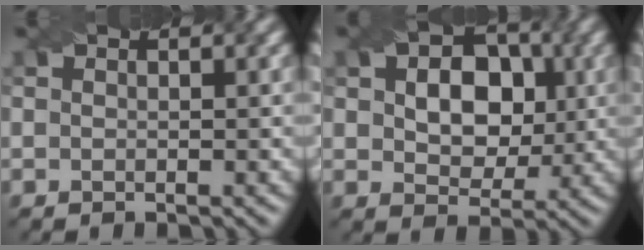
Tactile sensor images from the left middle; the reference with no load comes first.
{"total": 6.3, "force": [0.4, 4.8, 4.0], "torque": [-0.059, 0.011, 0.019]}